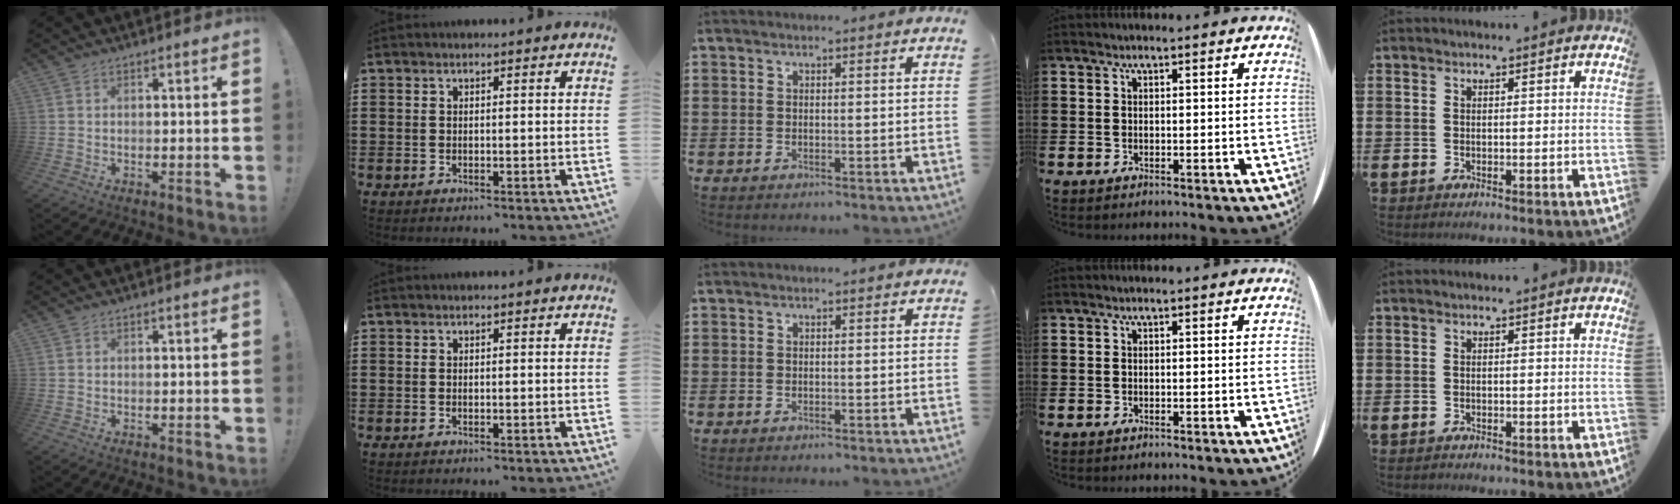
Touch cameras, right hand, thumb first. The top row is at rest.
{}